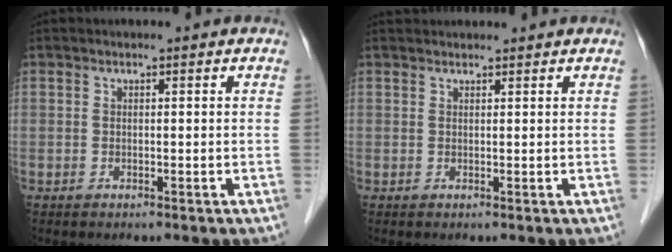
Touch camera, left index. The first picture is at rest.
{"total": 3.7, "force": [3.6, 0.5, 0.7], "torque": [-0.008, 0.034, 0.050]}